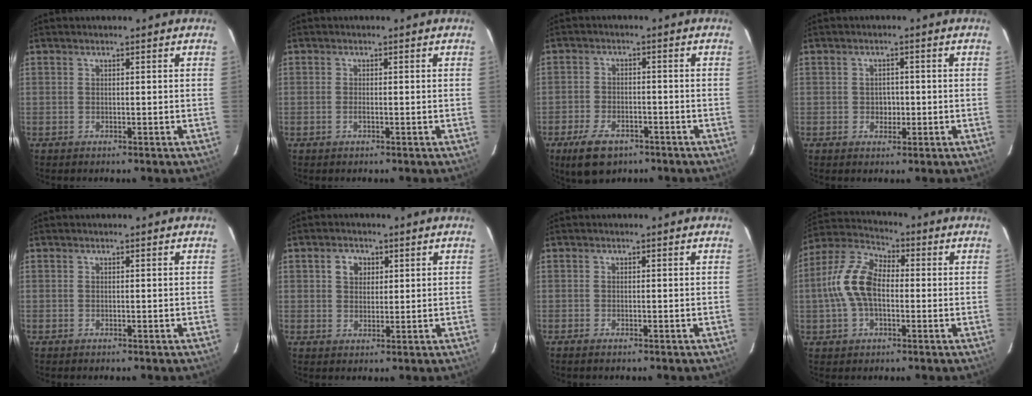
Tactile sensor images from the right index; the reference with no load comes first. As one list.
[{"total": 0.9, "force": [-0.4, 0.1, 0.8], "torque": [-0.017, 0.000, -0.008]}, {"total": 9.0, "force": [-6.0, 4.7, 4.7], "torque": [-0.120, -0.011, -0.099]}, {"total": 2.3, "force": [-0.4, 2.1, 0.8], "torque": [-0.013, 0.006, -0.004]}, {"total": 0.0}, {"total": 3.6, "force": [1.3, 3.0, 1.7], "torque": [-0.023, 0.012, 0.025]}, {"total": 0.8, "force": [-0.6, 0.2, 0.3], "torque": [-0.008, -0.002, -0.012]}, {"total": 12.3, "force": [-0.7, 7.1, 10.0], "torque": [-0.213, 0.022, -0.017]}]